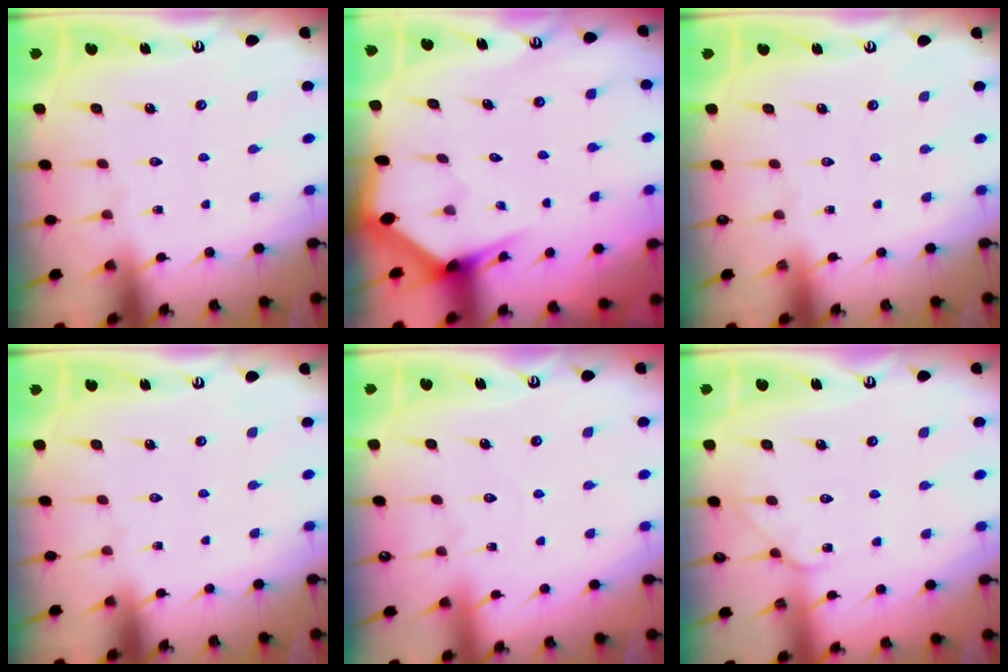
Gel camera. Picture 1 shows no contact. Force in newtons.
{"total": 3.1, "press": 3.1, "slide": 0.4}
{"total": 0.0}
{"total": 0.0}
{"total": 2.8, "press": 2.8, "slide": 0.4}
{"total": 5.7, "press": 5.7, "slide": 0.8}